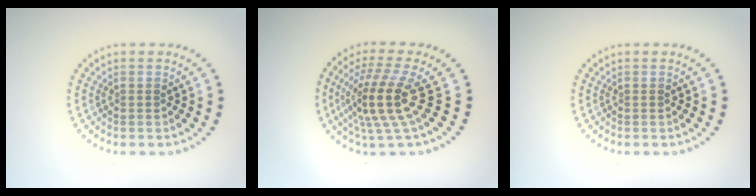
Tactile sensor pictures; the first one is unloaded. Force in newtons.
{"total": 5.1, "press": 3.7, "slide": 3.4}
{"total": 0.0}